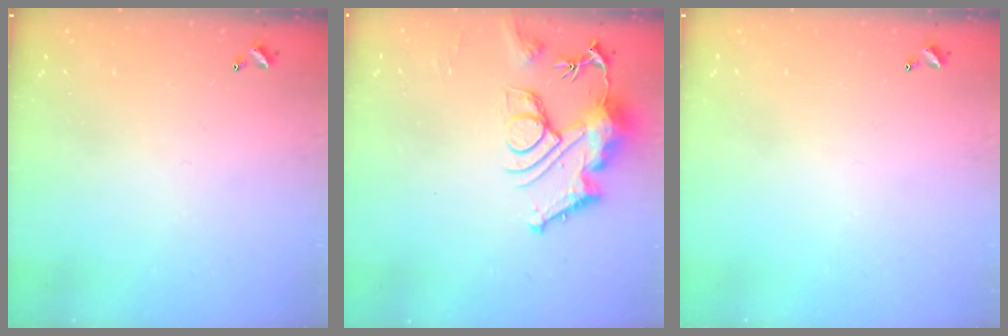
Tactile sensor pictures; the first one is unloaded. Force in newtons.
{"total": 11.9, "press": 11.8, "slide": 1.6}
{"total": 0.0}